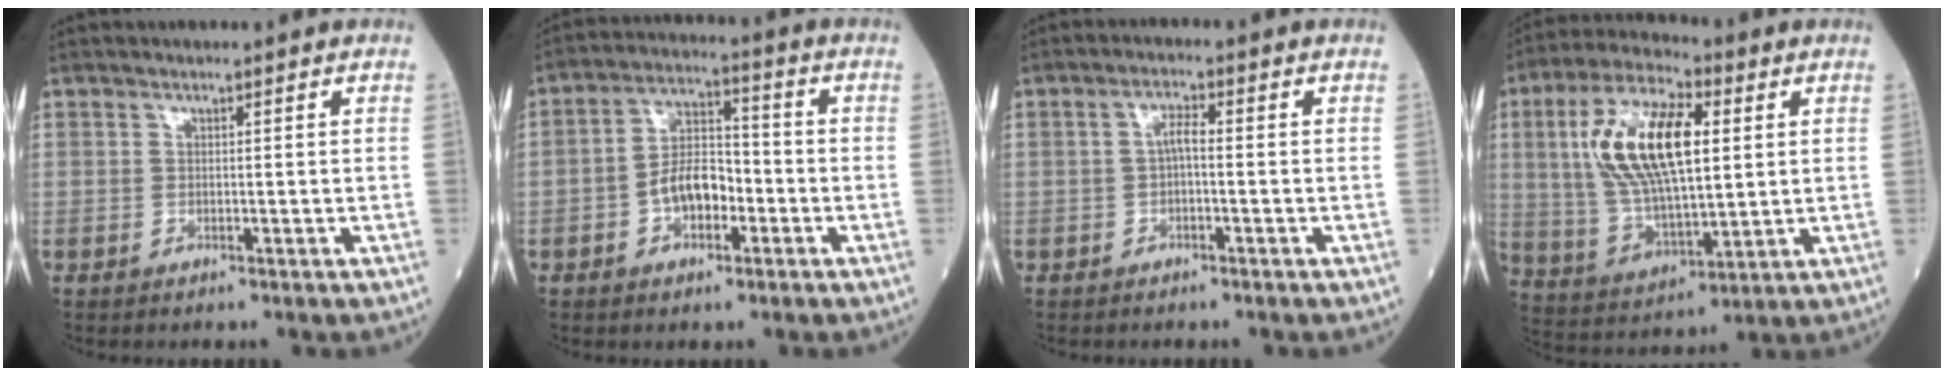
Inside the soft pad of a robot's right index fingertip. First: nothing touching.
{"total": 7.4, "force": [-2.3, 3.9, 5.8], "torque": [-0.114, 0.020, -0.043]}
{"total": 2.4, "force": [-0.3, 0.6, 2.3], "torque": [-0.043, 0.006, -0.005]}
{"total": 16.8, "force": [3.7, 6.0, 15.3], "torque": [-0.312, 0.015, 0.070]}